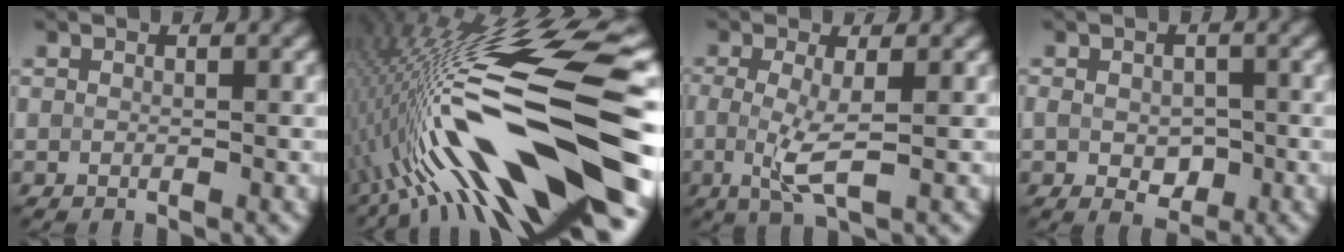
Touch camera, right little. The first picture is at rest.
{"total": 17.0, "force": [-5.0, 3.7, 15.9], "torque": [-0.280, 0.020, -0.079]}
{"total": 3.2, "force": [-0.4, 0.6, 3.1], "torque": [-0.067, -0.009, -0.004]}
{"total": 3.0, "force": [-0.7, 2.0, 2.1], "torque": [-0.041, -0.008, -0.006]}